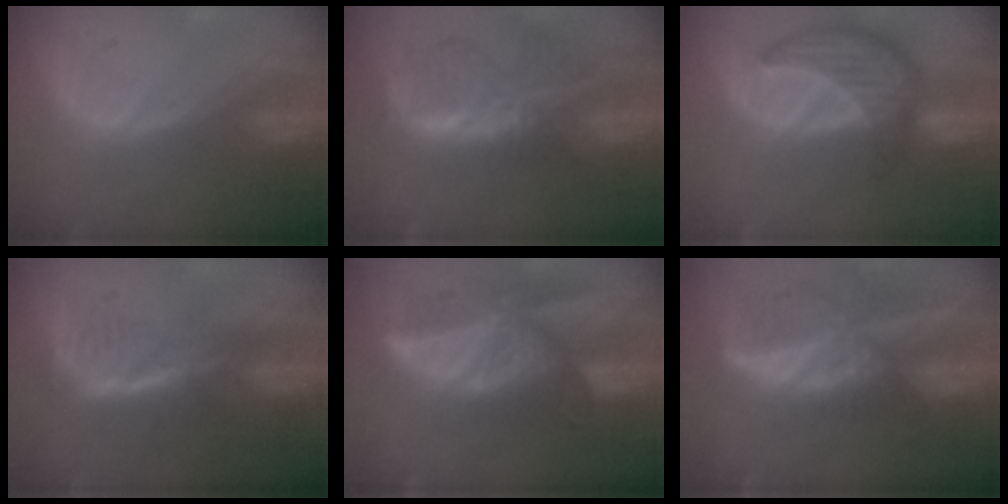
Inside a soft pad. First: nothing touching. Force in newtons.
{"total": 8.7, "press": 7.5, "slide": 4.3}
{"total": 8.6, "press": 7.8, "slide": 3.8}
{"total": 6.0, "press": 5.2, "slide": 3.0}
{"total": 8.8, "press": 8.0, "slide": 3.6}
{"total": 9.3, "press": 8.1, "slide": 4.6}